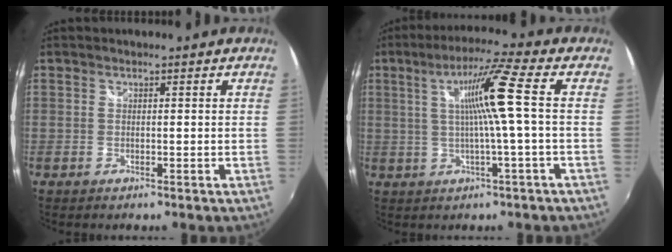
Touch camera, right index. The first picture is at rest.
{"total": 9.6, "force": [0.9, -1.4, 9.4], "torque": [-0.165, 0.005, 0.019]}